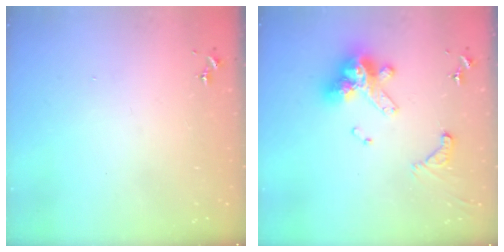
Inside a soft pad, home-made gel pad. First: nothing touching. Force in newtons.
{"total": 14.1, "press": 14.0, "slide": 1.4}